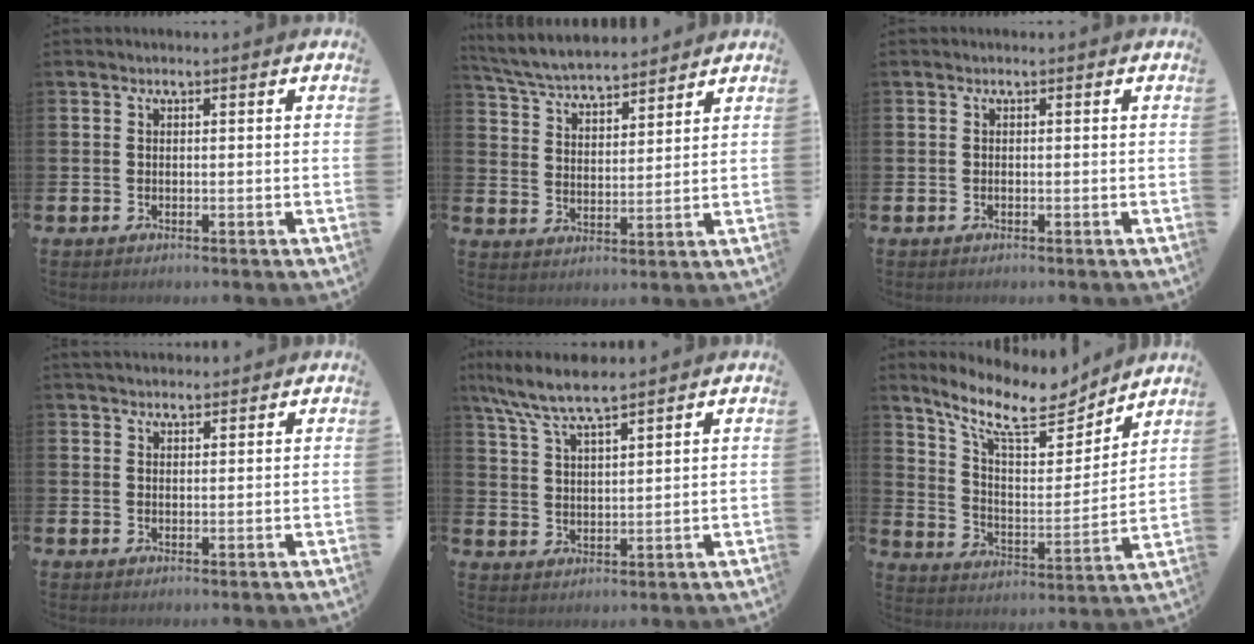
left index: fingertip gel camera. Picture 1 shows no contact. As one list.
[{"total": 5.8, "force": [5.6, 0.8, 0.9], "torque": [-0.046, -0.030, 0.101]}, {"total": 0.0}, {"total": 2.3, "force": [2.2, 0.6, 0.2], "torque": [-0.001, -0.006, 0.039]}, {"total": 7.1, "force": [6.4, 0.9, 3.0], "torque": [-0.086, -0.020, 0.115]}, {"total": 11.0, "force": [9.2, 3.2, 5.0], "torque": [-0.127, -0.056, 0.159]}]